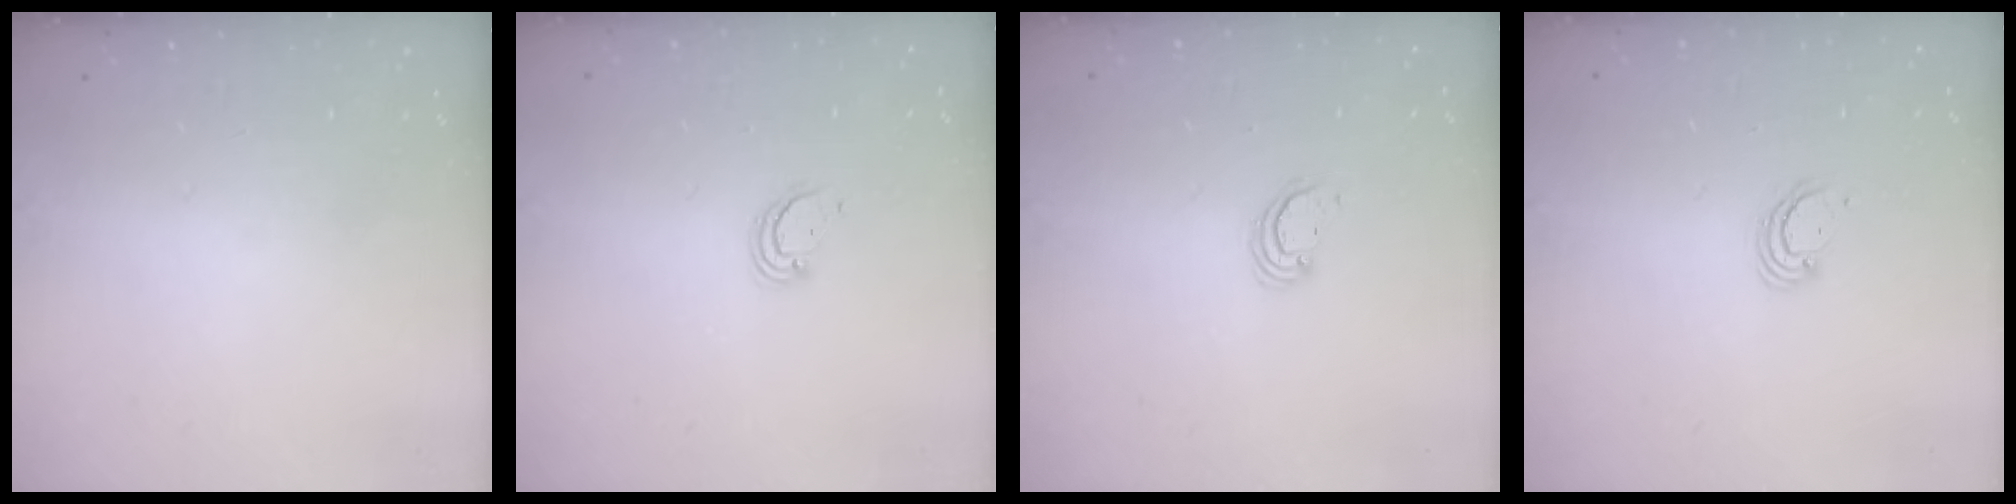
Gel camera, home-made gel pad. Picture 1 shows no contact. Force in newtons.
{"total": 2.8, "press": 2.8, "slide": 0.2}
{"total": 2.6, "press": 2.6, "slide": 0.2}
{"total": 2.7, "press": 2.7, "slide": 0.2}